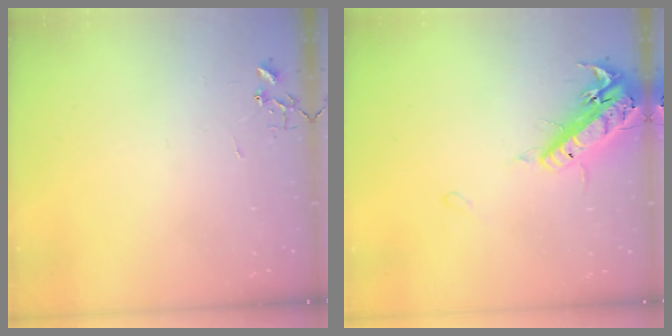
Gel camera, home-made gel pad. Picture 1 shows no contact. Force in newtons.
{"total": 17.3, "press": 16.9, "slide": 3.7}